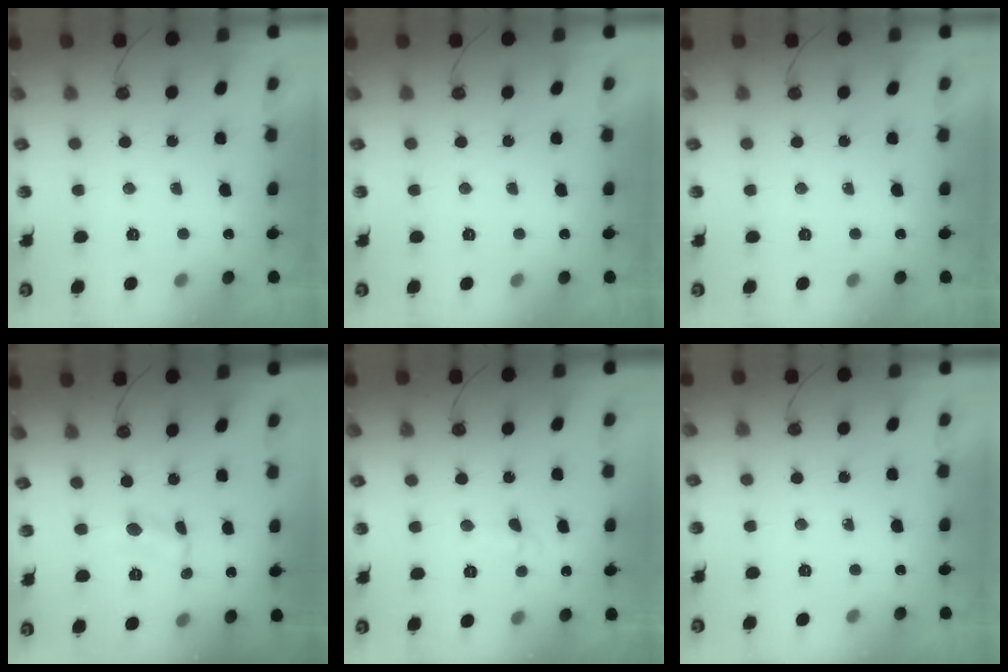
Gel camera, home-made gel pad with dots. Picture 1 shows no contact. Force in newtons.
{"total": 0.0}
{"total": 0.0}
{"total": 1.3, "press": 1.3, "slide": 0.2}
{"total": 5.0, "press": 3.8, "slide": 3.3}
{"total": 0.0}